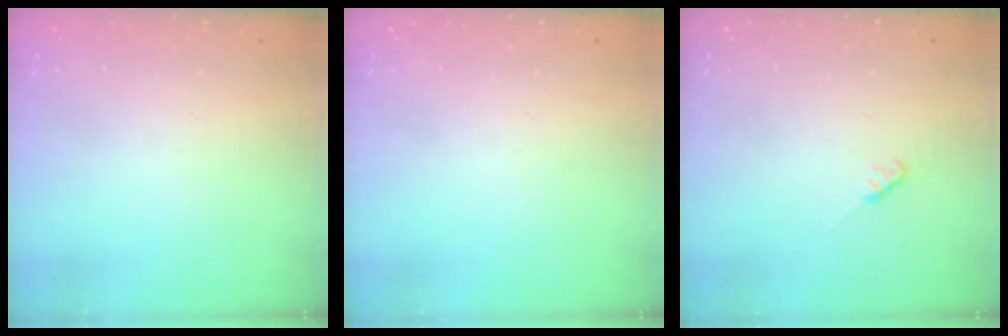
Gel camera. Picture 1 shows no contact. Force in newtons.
{"total": 0.0}
{"total": 2.2, "press": 2.2, "slide": 0.4}